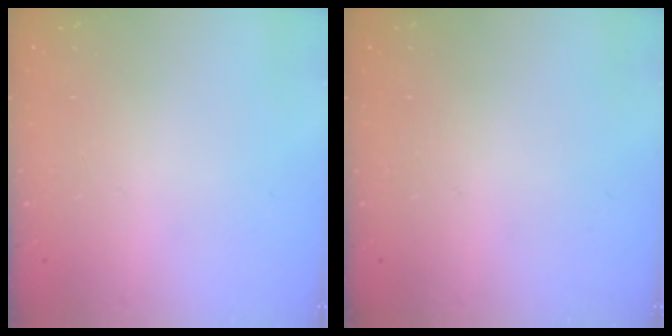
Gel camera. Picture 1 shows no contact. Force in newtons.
{"total": 0.0}